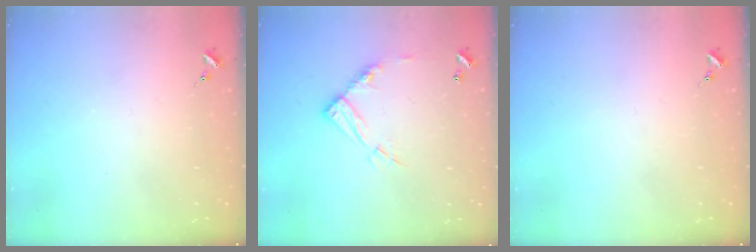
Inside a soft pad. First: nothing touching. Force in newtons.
{"total": 12.2, "press": 12.1, "slide": 0.9}
{"total": 0.0}